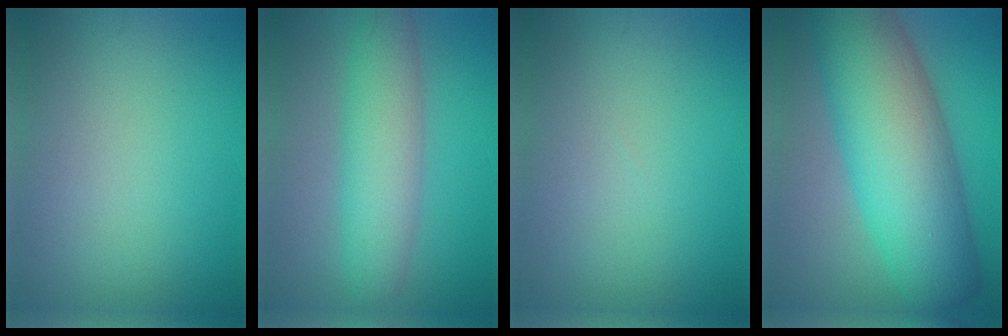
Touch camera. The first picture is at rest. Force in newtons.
{"total": 6.0, "press": 6.0, "slide": 0.3}
{"total": 0.0}
{"total": 13.8, "press": 13.8, "slide": 0.2}